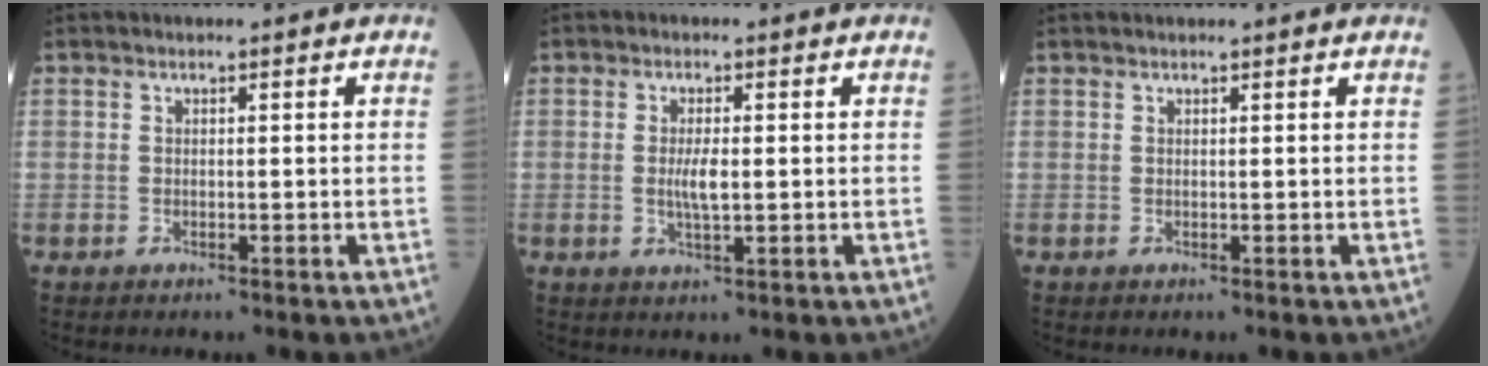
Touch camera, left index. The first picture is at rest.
{"total": 3.0, "force": [0.0, 0.6, 3.0], "torque": [-0.062, -0.004, 0.002]}
{"total": 2.2, "force": [2.1, 0.1, 0.6], "torque": [-0.009, 0.019, 0.025]}